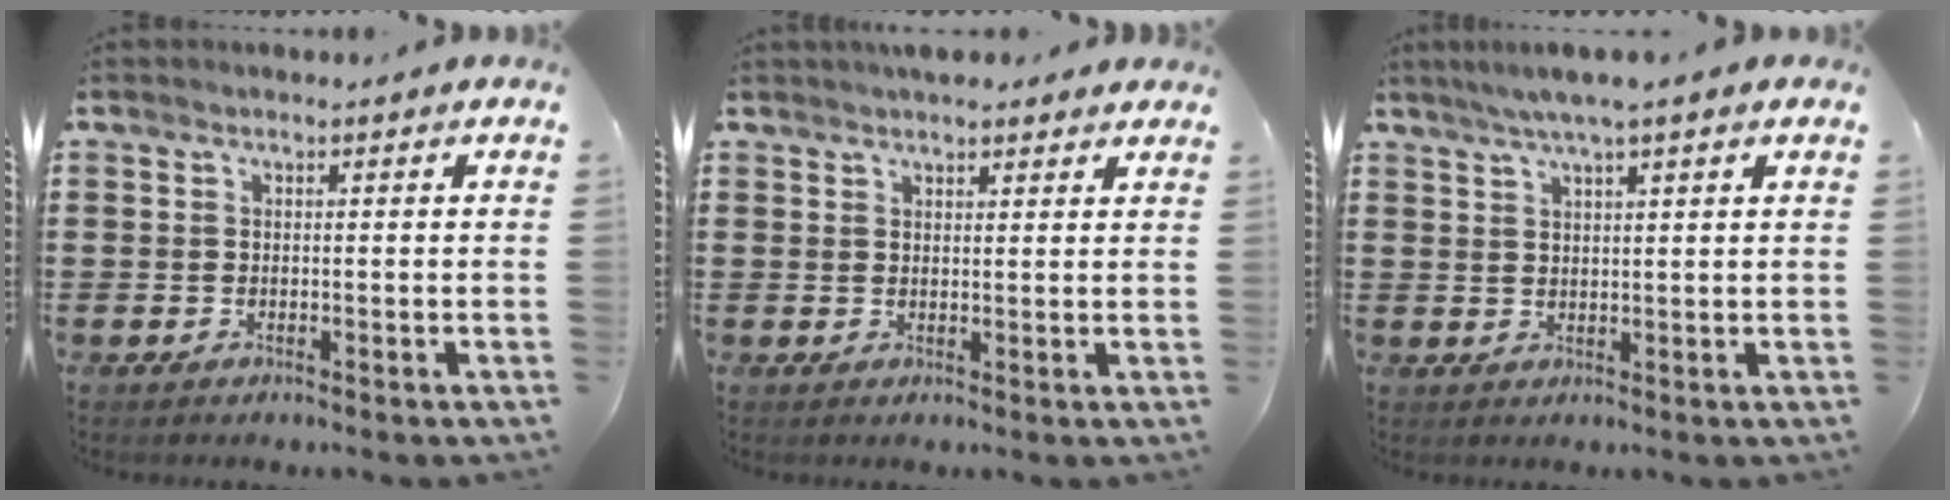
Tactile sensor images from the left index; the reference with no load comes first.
{"total": 2.6, "force": [2.4, 0.8, 0.6], "torque": [-0.017, 0.003, 0.047]}
{"total": 3.7, "force": [2.7, -0.2, 2.6], "torque": [-0.055, -0.001, 0.048]}